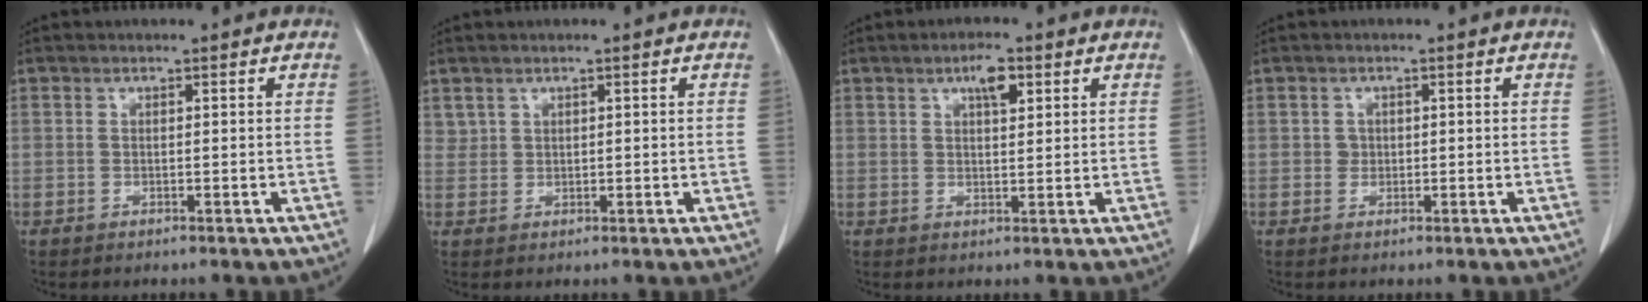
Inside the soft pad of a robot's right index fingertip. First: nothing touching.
{"total": 1.9, "force": [1.1, 1.5, 0.5], "torque": [-0.010, 0.011, 0.028]}
{"total": 4.2, "force": [2.1, 1.5, 3.3], "torque": [-0.061, 0.003, 0.036]}
{"total": 1.6, "force": [0.0, 1.5, 0.5], "torque": [-0.009, 0.006, 0.004]}